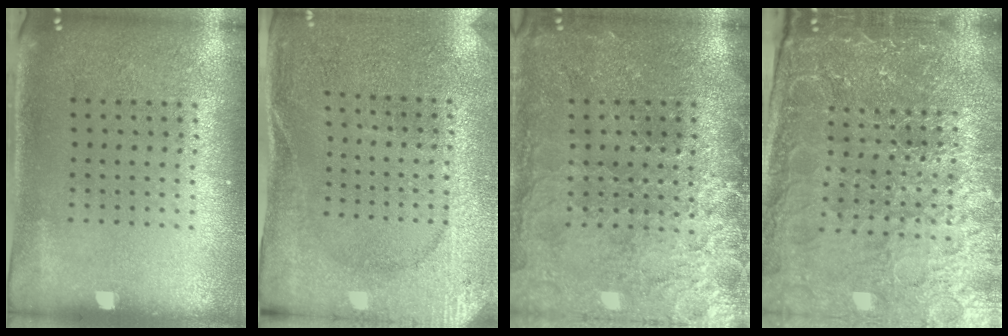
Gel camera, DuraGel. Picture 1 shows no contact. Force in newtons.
{"total": 2.6, "press": 2.5, "slide": 0.5}
{"total": 3.7, "press": 3.4, "slide": 1.5}
{"total": 5.2, "press": 4.8, "slide": 2.0}